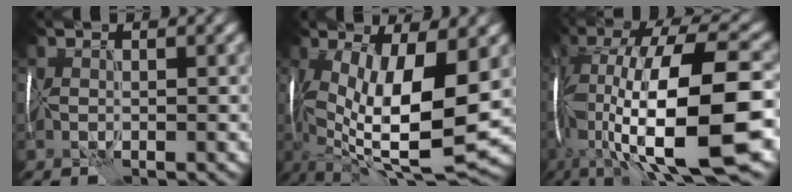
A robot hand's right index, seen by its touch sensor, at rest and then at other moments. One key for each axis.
{"total": 12.7, "fx": -0.9, "fy": 4.7, "fz": 11.8, "tx": -0.213, "ty": -0.011, "tz": -0.011}
{"total": 17.3, "fx": -3.3, "fy": 5.8, "fz": 16.0, "tx": -0.284, "ty": 0.017, "tz": -0.052}